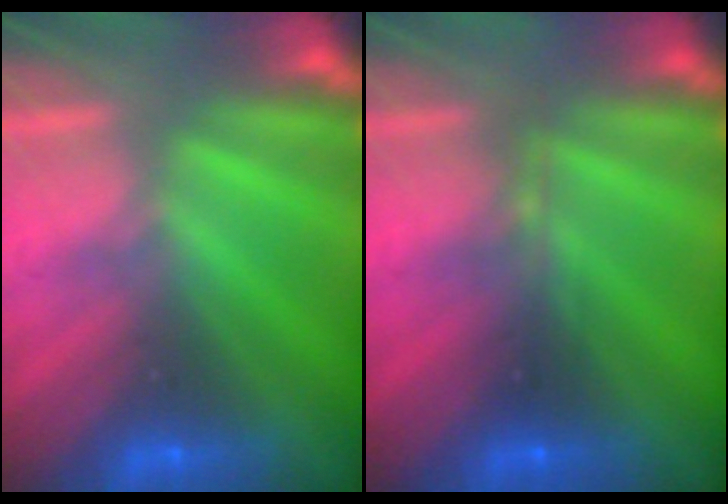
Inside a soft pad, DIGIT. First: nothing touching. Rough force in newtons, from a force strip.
{"total": 2.3}